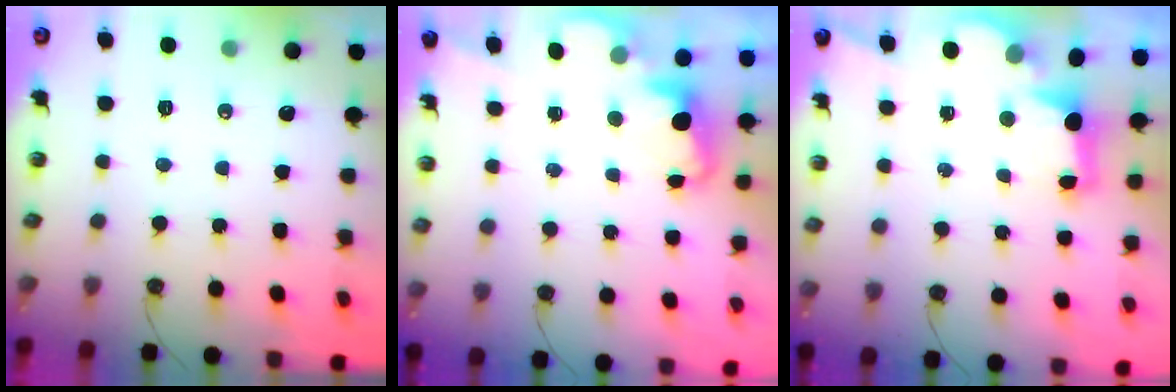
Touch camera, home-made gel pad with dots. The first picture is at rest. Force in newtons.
{"total": 2.4, "press": 2.3, "slide": 0.5}
{"total": 2.9, "press": 2.8, "slide": 0.9}